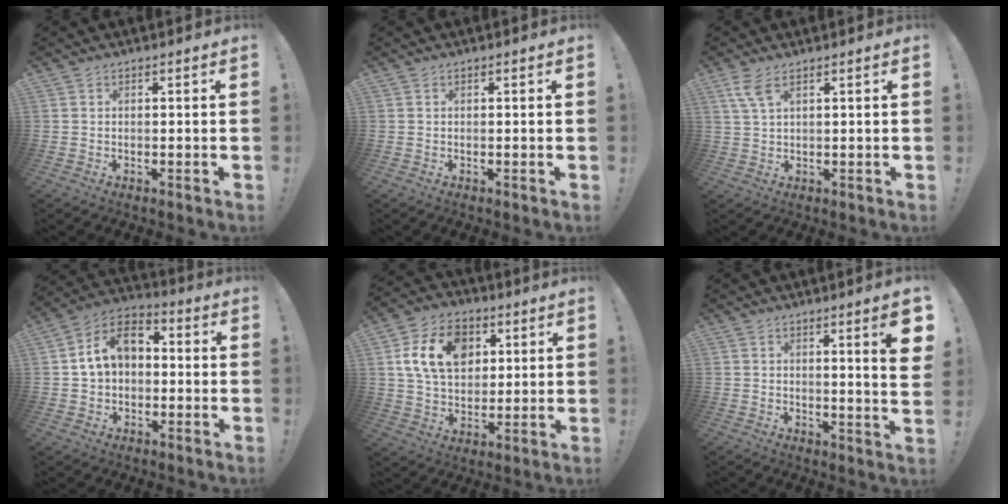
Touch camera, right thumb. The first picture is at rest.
{"total": 0.0}
{"total": 4.9, "force": [2.6, 1.4, 3.9], "torque": [-0.084, -0.001, 0.049]}
{"total": 11.0, "force": [1.6, 8.1, 7.3], "torque": [-0.115, 0.019, 0.038]}
{"total": 16.3, "force": [5.1, 12.0, 9.7], "torque": [-0.157, -0.006, 0.100]}
{"total": 8.0, "force": [2.7, 0.0, 7.5], "torque": [-0.095, -0.025, 0.038]}